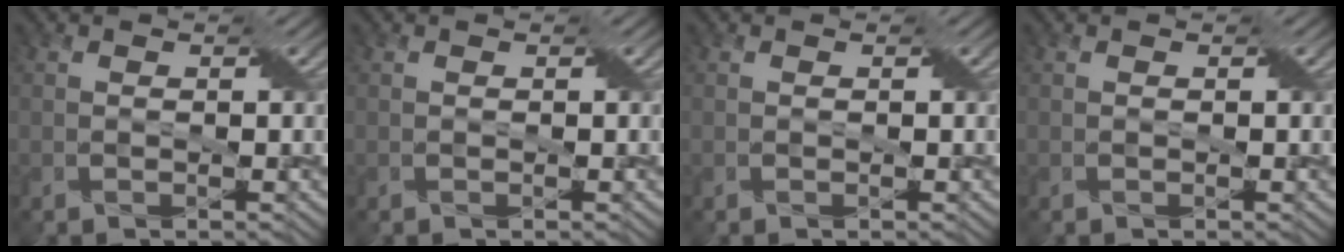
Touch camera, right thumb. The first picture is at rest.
{"total": 0.0}
{"total": 0.0}
{"total": 0.0}